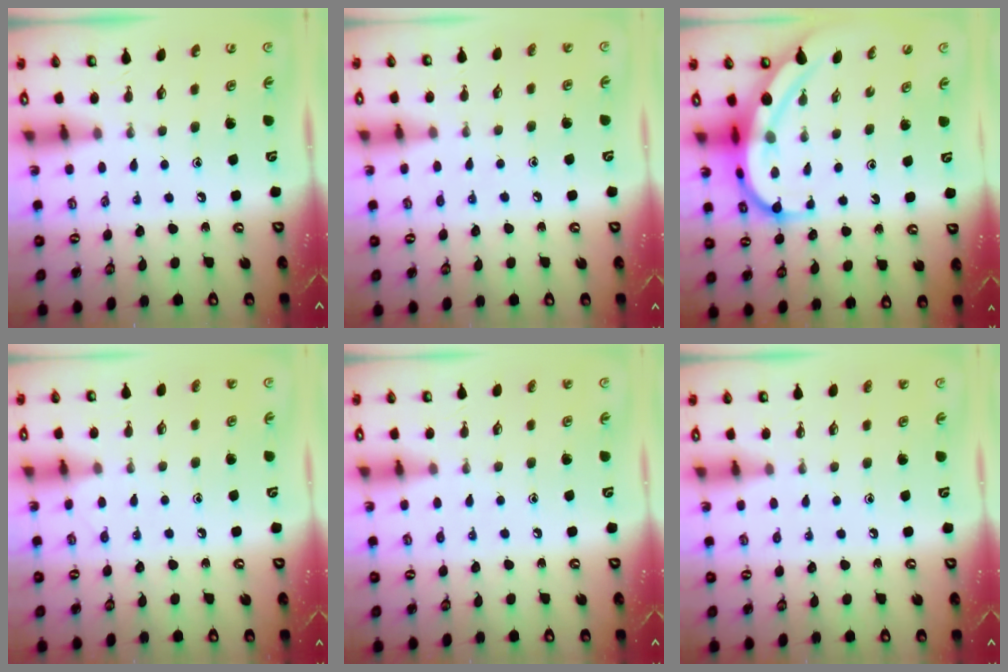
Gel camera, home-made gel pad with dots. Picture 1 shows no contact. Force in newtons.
{"total": 3.1, "press": 3.1, "slide": 0.3}
{"total": 8.2, "press": 8.2, "slide": 0.6}
{"total": 4.8, "press": 4.8, "slide": 0.5}
{"total": 3.6, "press": 3.5, "slide": 0.4}
{"total": 0.7, "press": 0.7, "slide": 0.0}